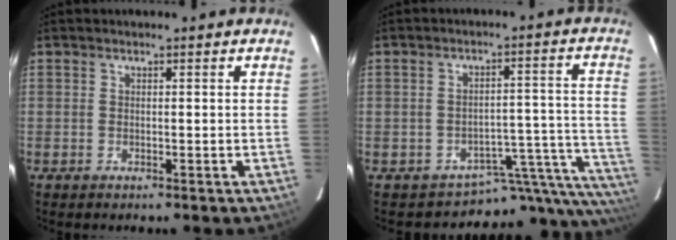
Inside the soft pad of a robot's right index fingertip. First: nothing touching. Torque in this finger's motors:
{"motor_torque": [-0.48, -0.43, -0.60, -0.21]}